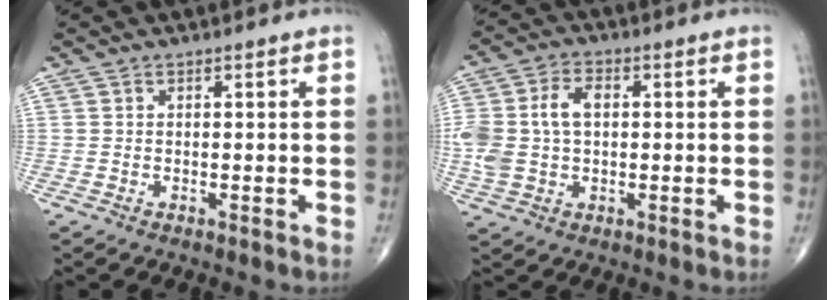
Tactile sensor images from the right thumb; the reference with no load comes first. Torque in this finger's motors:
{"motor_torque": [1.47, 1.35, 1.07, -0.12, 0.13]}